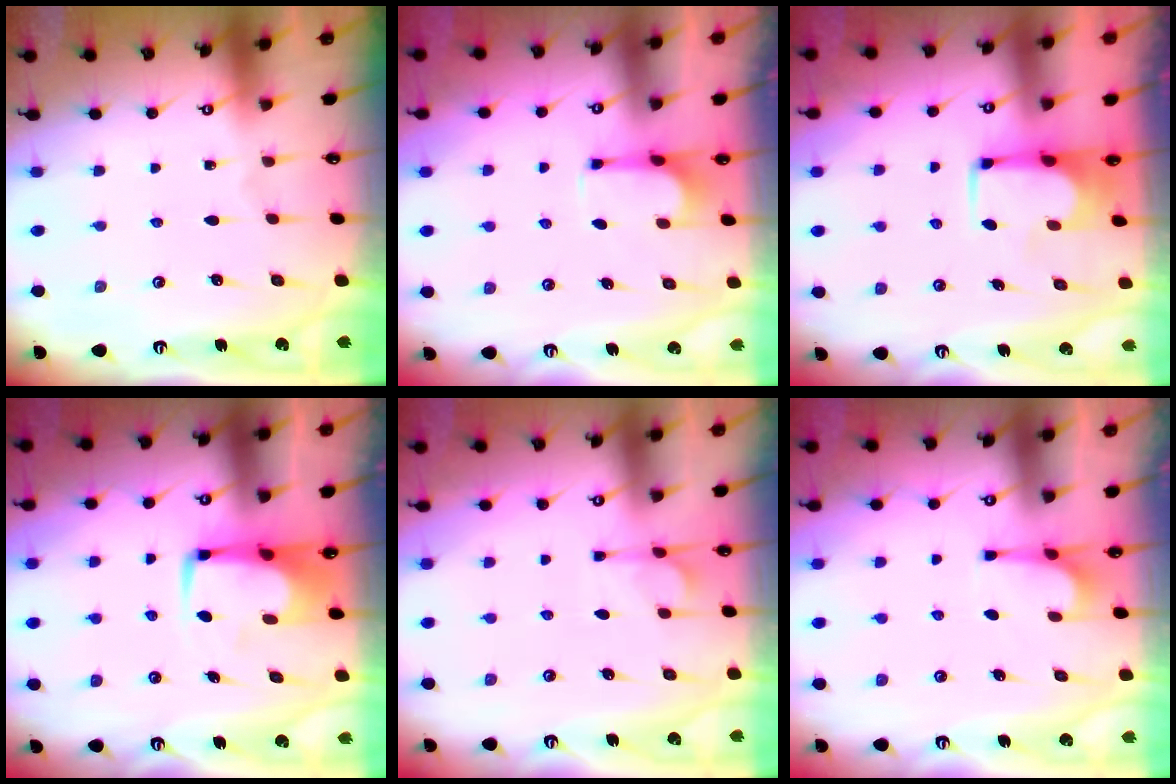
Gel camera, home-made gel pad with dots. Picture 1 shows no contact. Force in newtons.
{"total": 1.2, "press": 0.7, "slide": 1.0}
{"total": 1.5, "press": 1.5, "slide": 0.1}
{"total": 6.4, "press": 6.3, "slide": 0.7}
{"total": 1.7, "press": 1.1, "slide": 1.2}
{"total": 2.2, "press": 2.2, "slide": 0.5}